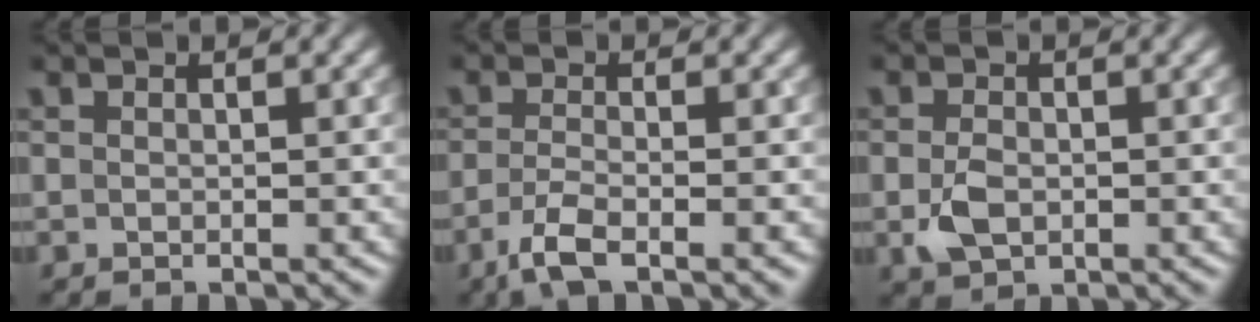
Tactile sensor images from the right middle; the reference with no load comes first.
{"total": 3.9, "force": [-2.1, 1.1, 3.1], "torque": [-0.059, -0.009, -0.048]}
{"total": 2.7, "force": [-0.5, 1.8, 1.9], "torque": [-0.040, -0.004, -0.008]}